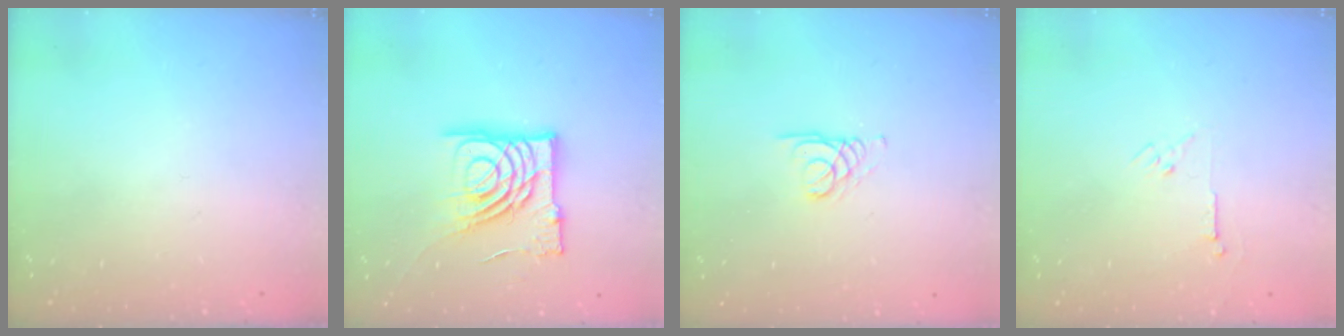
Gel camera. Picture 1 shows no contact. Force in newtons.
{"total": 14.9, "press": 14.8, "slide": 1.8}
{"total": 1.7, "press": 1.7, "slide": 0.2}
{"total": 3.5, "press": 3.4, "slide": 0.7}